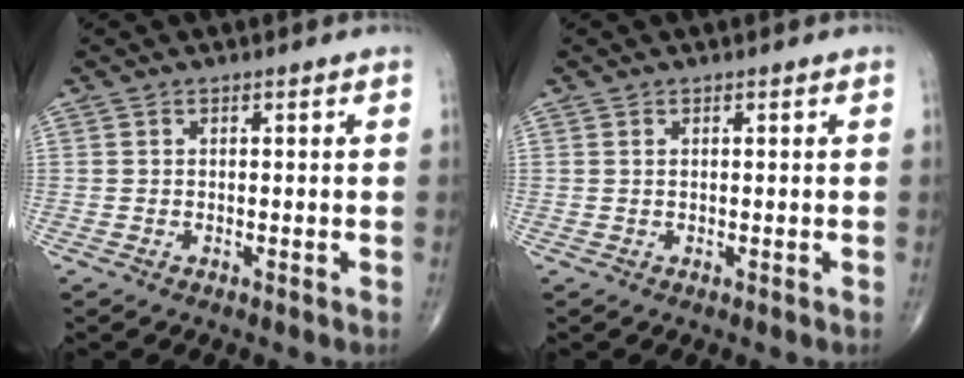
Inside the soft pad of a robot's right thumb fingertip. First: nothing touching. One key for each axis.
{"total": 0.0}